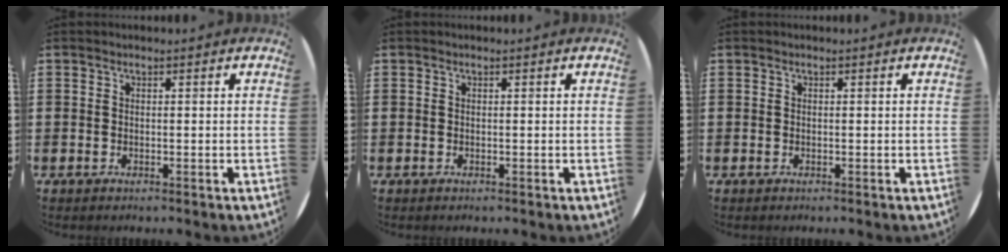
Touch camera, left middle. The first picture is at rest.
{"total": 0.0}
{"total": 0.0}